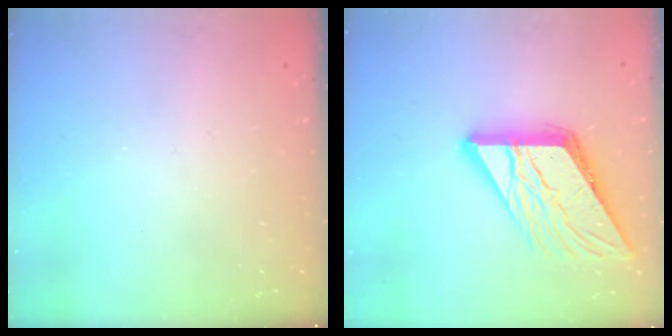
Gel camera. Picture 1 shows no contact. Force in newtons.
{"total": 15.0, "press": 14.9, "slide": 1.6}